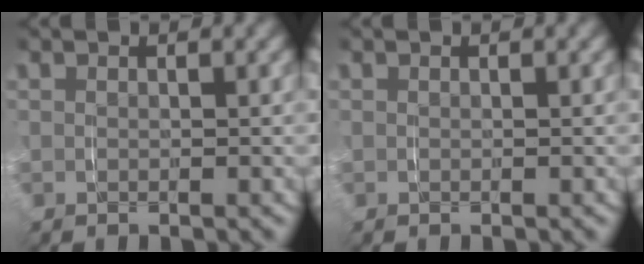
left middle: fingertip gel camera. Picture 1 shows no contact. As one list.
[{"total": 0.0}]